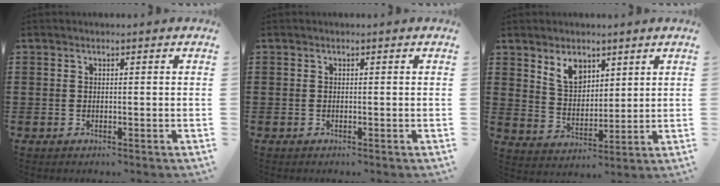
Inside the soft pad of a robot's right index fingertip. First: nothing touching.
{"total": 0.0}
{"total": 5.8, "force": [3.8, 3.6, 2.6], "torque": [-0.059, 0.003, 0.068]}